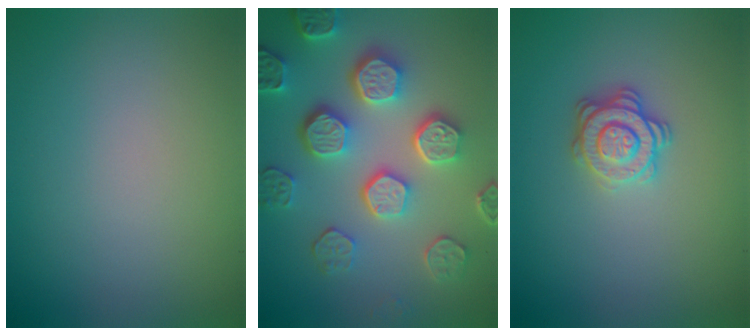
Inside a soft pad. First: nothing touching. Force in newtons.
{"total": 7.3, "press": 5.8, "slide": 4.3}
{"total": 2.9, "press": 2.8, "slide": 0.9}